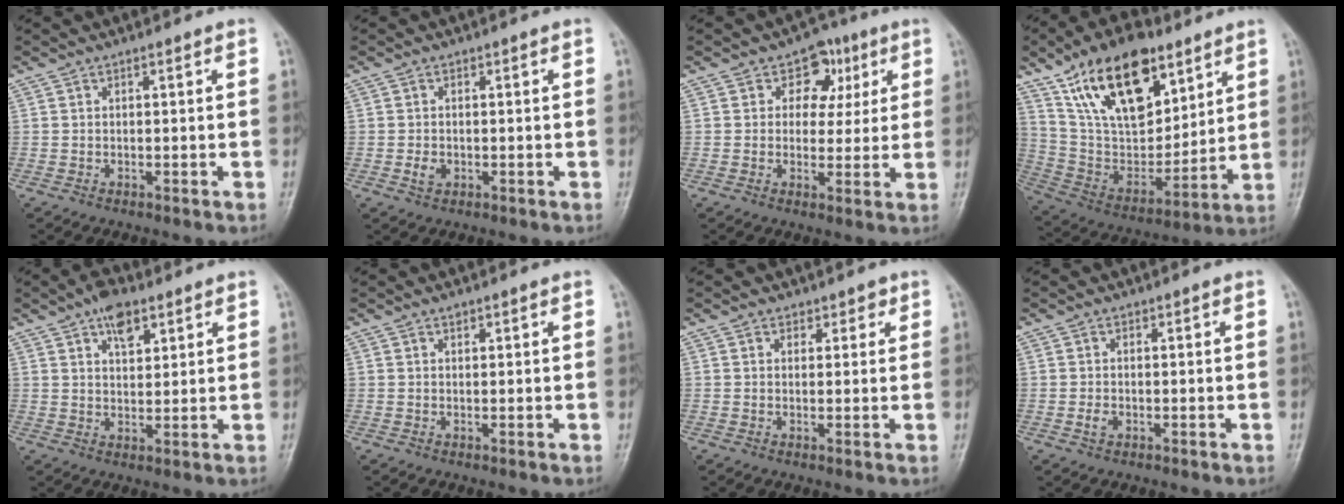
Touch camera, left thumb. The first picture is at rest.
{"total": 2.1, "force": [-0.5, 1.7, 1.2], "torque": [-0.015, 0.001, -0.007]}
{"total": 7.2, "force": [2.8, 5.8, 3.3], "torque": [0.002, -0.001, 0.032]}
{"total": 23.6, "force": [13.4, 12.3, 15.1], "torque": [-0.228, -0.045, 0.249]}
{"total": 6.4, "force": [3.7, 3.3, 4.0], "torque": [-0.047, -0.014, 0.057]}
{"total": 0.9, "force": [0.6, 0.5, 0.5], "torque": [-0.004, -0.003, 0.008]}
{"total": 2.3, "force": [1.5, 1.7, 0.3], "torque": [0.022, -0.006, 0.014]}
{"total": 1.6, "force": [-0.4, 1.2, 0.9], "torque": [-0.013, 0.001, -0.008]}